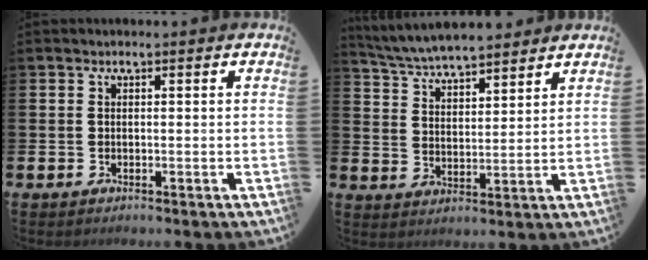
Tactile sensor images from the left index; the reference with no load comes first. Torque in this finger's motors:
{"motor_torque": [1.19, -0.95, 0.37, 0.21]}